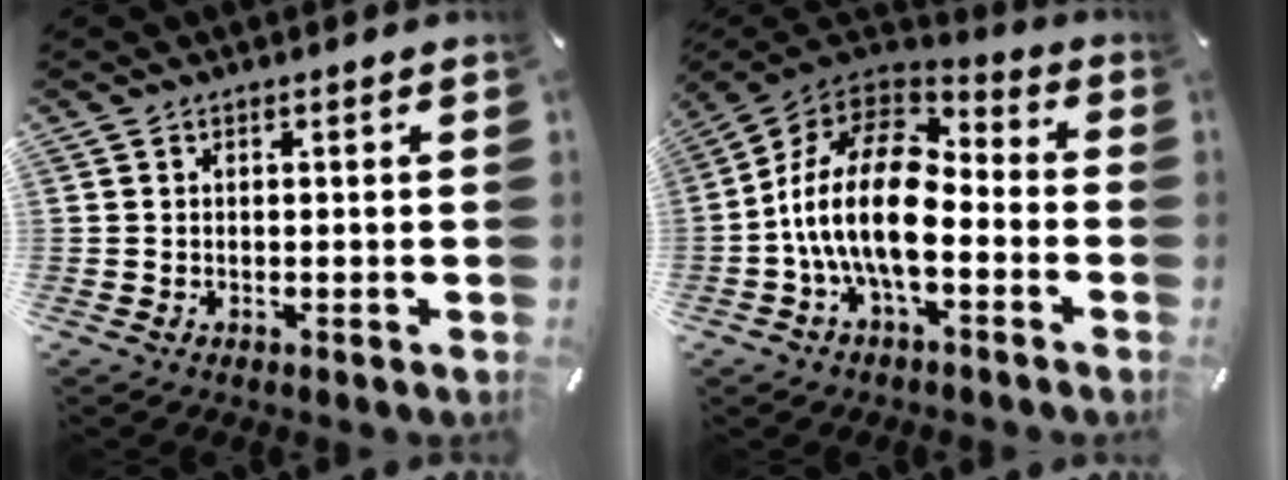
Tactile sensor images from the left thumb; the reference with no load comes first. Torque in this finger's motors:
{"motor_torque": [0.93, 2.74, 1.33, -0.46, 0.56]}